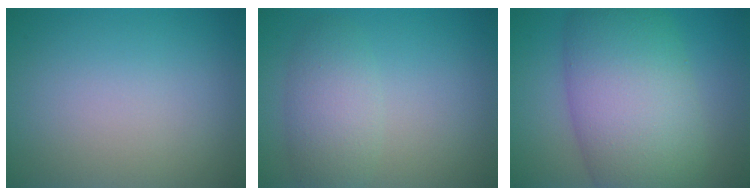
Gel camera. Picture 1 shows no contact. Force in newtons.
{"total": 3.5, "press": 3.5, "slide": 0.1}
{"total": 11.5, "press": 11.5, "slide": 0.6}